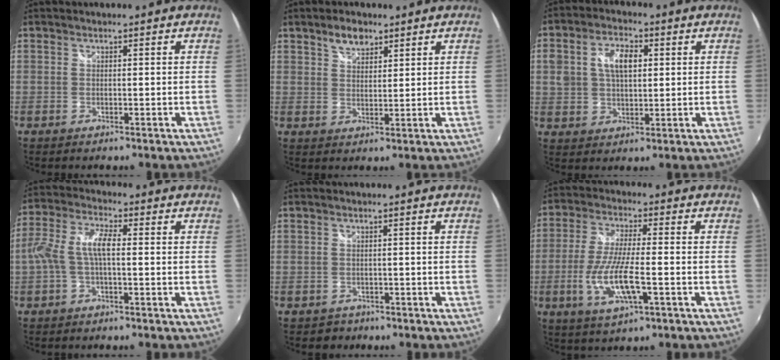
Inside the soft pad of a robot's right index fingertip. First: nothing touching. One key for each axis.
{"total": 4.4, "fx": 3.0, "fy": 2.4, "fz": 2.2, "tx": -0.033, "ty": 0.008, "tz": 0.054}
{"total": 8.0, "fx": 2.0, "fy": 4.5, "fz": 6.3, "tx": -0.115, "ty": 0.015, "tz": 0.038}
{"total": 7.1, "fx": -0.6, "fy": 2.3, "fz": 6.7, "tx": -0.148, "ty": 0.015, "tz": -0.010}
{"total": 2.2, "fx": -1.2, "fy": 1.9, "fz": 0.1, "tx": -0.007, "ty": 0.001, "tz": -0.016}
{"total": 11.2, "fx": -3.4, "fy": 2.7, "fz": 10.3, "tx": -0.212, "ty": -0.015, "tz": -0.064}